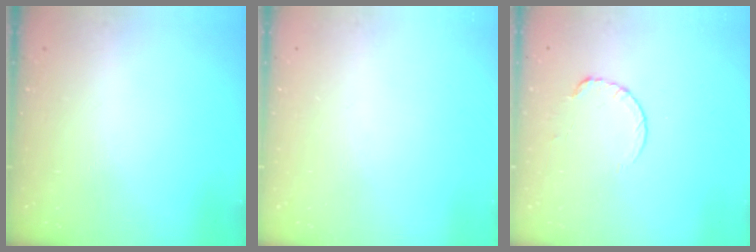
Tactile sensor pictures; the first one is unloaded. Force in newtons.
{"total": 0.0}
{"total": 5.9, "press": 5.9, "slide": 0.5}